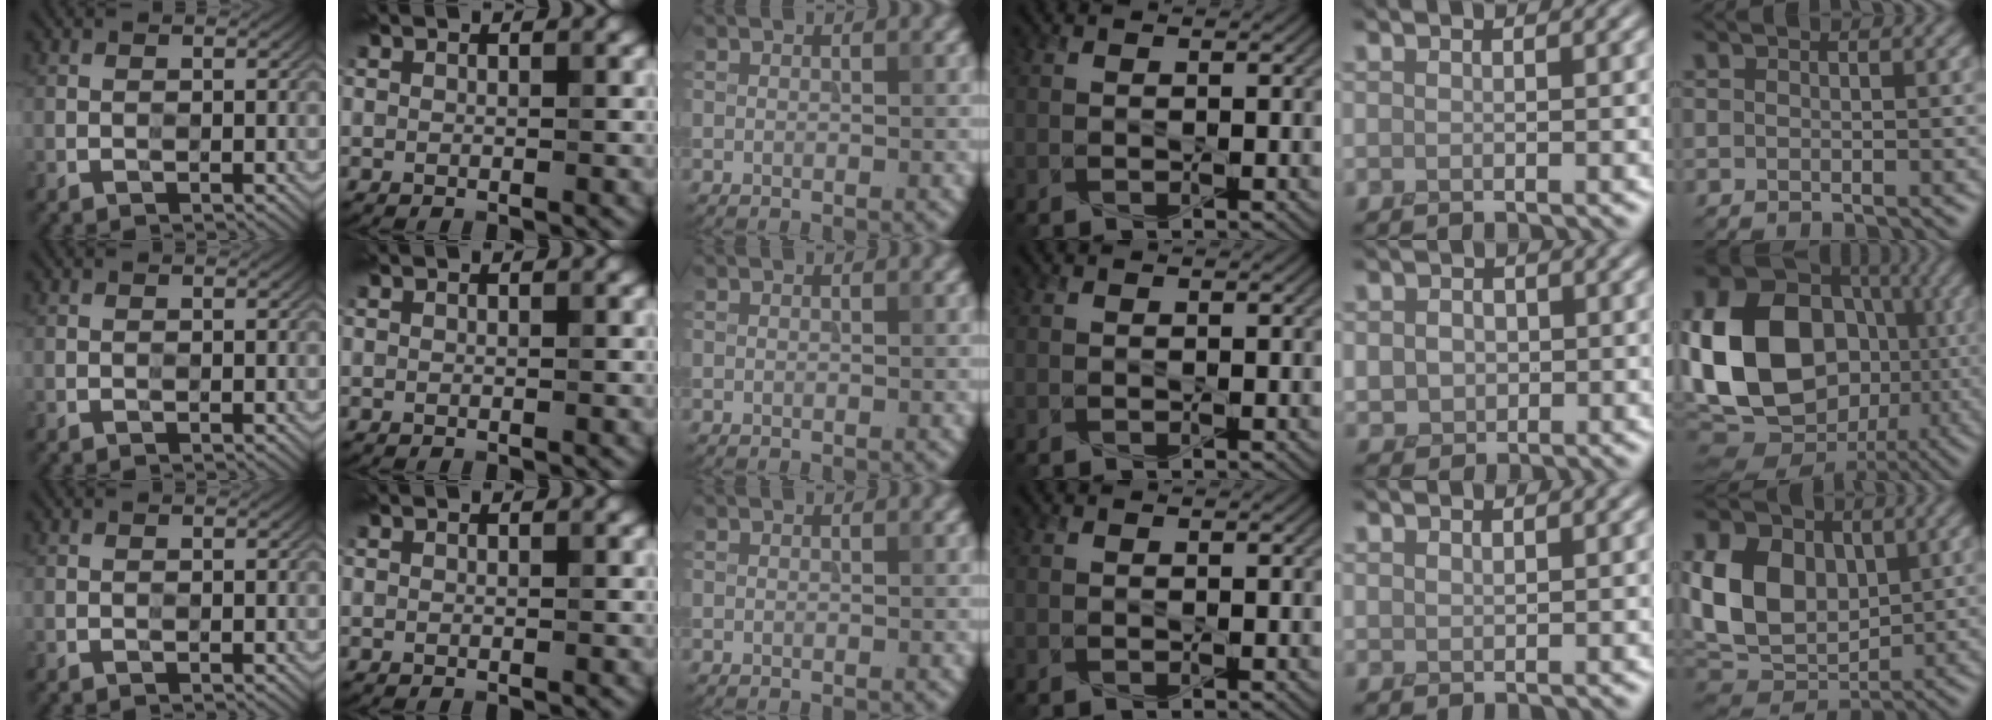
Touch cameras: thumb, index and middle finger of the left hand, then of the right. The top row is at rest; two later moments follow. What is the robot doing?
{"motion": "press", "object": "gel pad"}